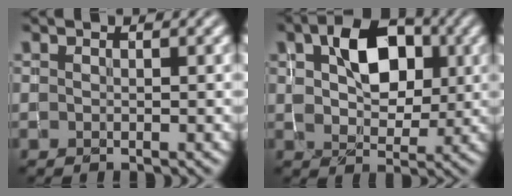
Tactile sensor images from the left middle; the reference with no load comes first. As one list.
[{"total": 6.5, "force": [1.7, 4.1, 4.7], "torque": [-0.081, 0.008, 0.020]}]